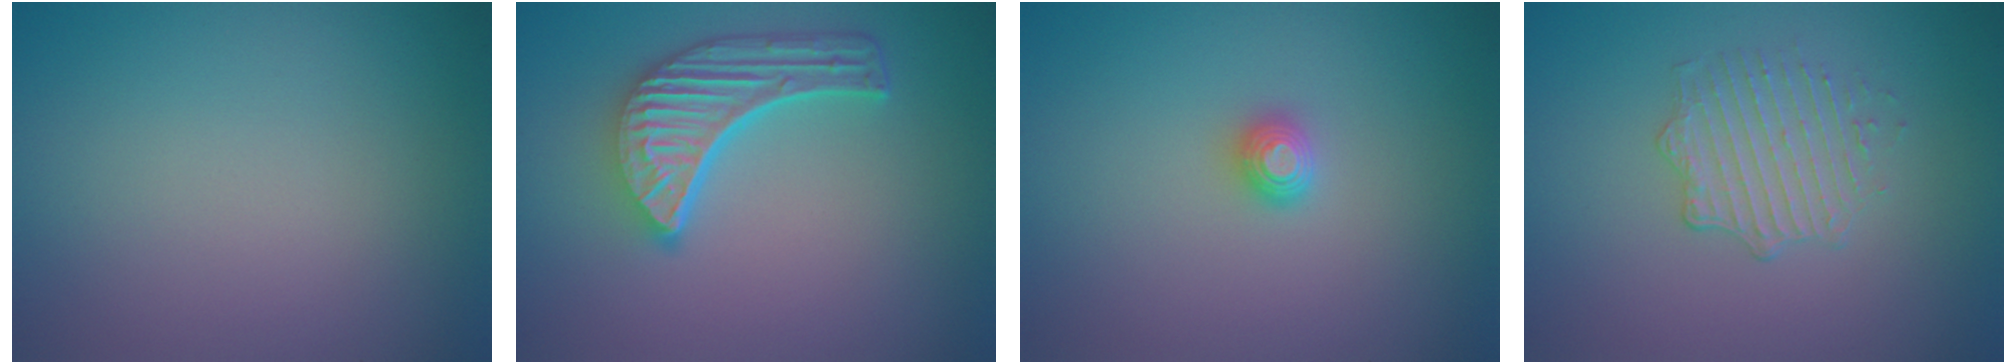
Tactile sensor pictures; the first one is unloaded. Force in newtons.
{"total": 6.0, "press": 4.5, "slide": 4.0}
{"total": 1.1, "press": 1.1, "slide": 0.1}
{"total": 2.3, "press": 1.6, "slide": 1.6}